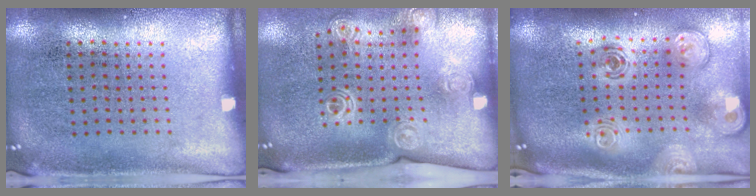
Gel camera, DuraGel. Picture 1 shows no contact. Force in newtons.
{"total": 2.0, "press": 1.6, "slide": 1.2}
{"total": 3.1, "press": 2.1, "slide": 2.3}